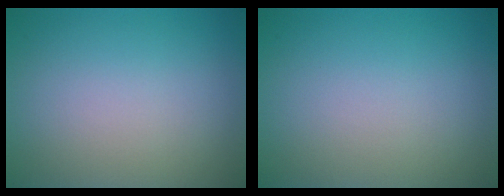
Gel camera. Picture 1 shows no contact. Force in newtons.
{"total": 0.0}